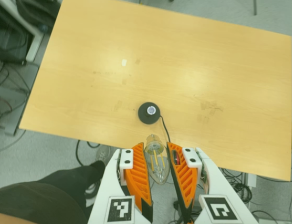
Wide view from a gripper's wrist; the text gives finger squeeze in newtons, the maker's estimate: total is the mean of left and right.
{"total": 14.7, "left": 17.0, "right": 12.4}